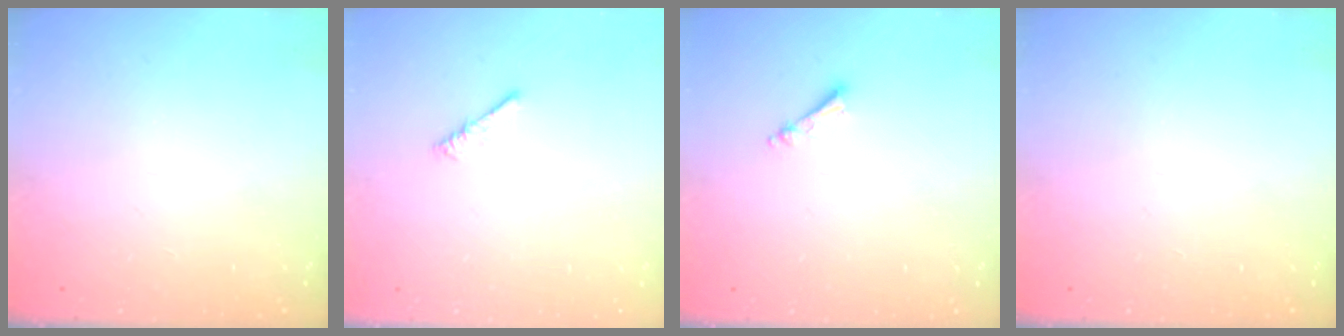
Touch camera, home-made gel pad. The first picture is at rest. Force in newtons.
{"total": 0.0}
{"total": 2.5, "press": 2.5, "slide": 0.3}
{"total": 0.0}